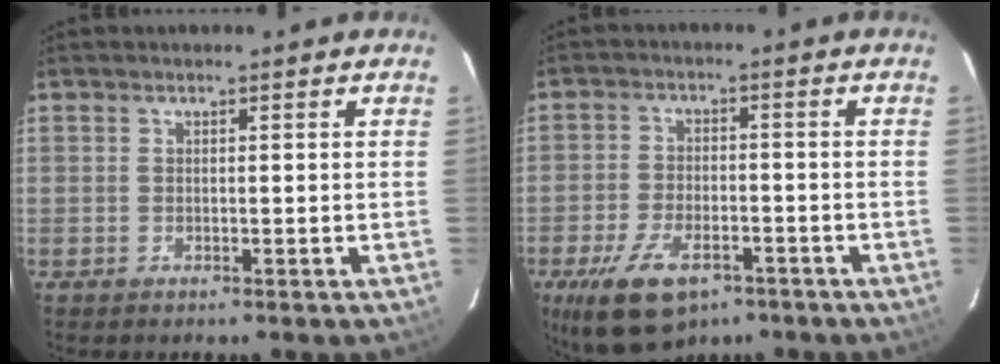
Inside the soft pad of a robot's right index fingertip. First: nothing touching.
{"total": 12.1, "force": [-7.2, 5.9, 7.7], "torque": [-0.166, -0.018, -0.120]}